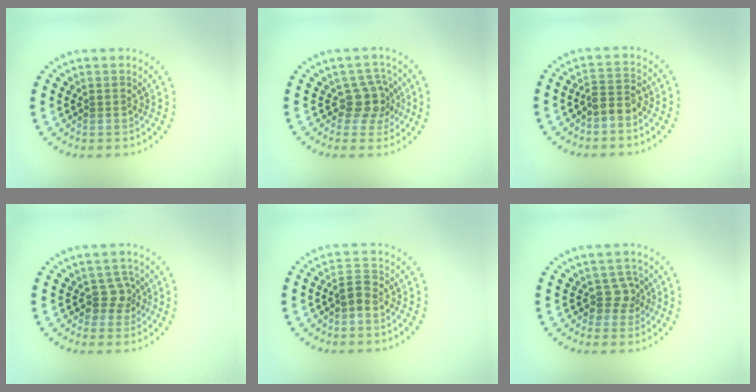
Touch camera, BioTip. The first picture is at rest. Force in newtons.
{"total": 2.8, "press": 2.1, "slide": 1.8}
{"total": 2.0, "press": 1.7, "slide": 1.2}
{"total": 2.0, "press": 1.5, "slide": 1.3}
{"total": 1.8, "press": 1.6, "slide": 0.9}
{"total": 1.9, "press": 1.4, "slide": 1.3}